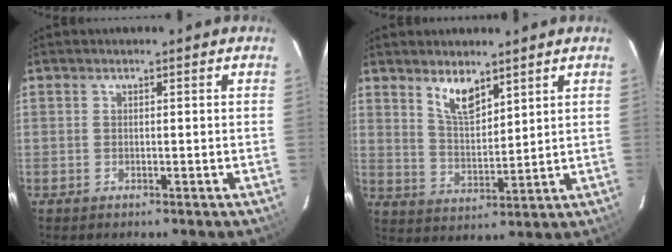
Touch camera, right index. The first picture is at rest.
{"total": 6.7, "force": [4.8, 2.5, 4.1], "torque": [-0.071, 0.001, 0.097]}